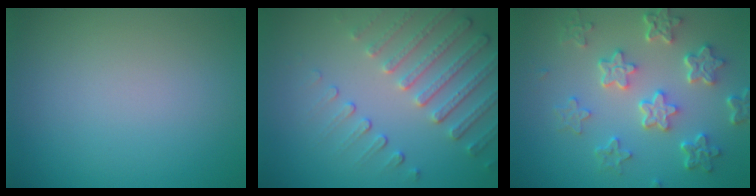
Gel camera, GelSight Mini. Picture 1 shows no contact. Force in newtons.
{"total": 5.0, "press": 3.8, "slide": 3.3}
{"total": 5.9, "press": 4.4, "slide": 3.8}